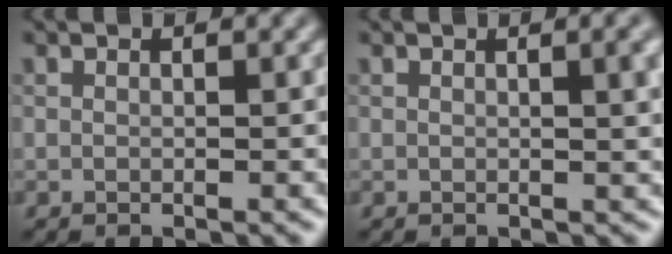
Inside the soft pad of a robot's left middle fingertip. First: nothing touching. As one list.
[{"total": 3.3, "force": [0.8, 1.1, 3.0], "torque": [-0.029, 0.008, 0.008]}]